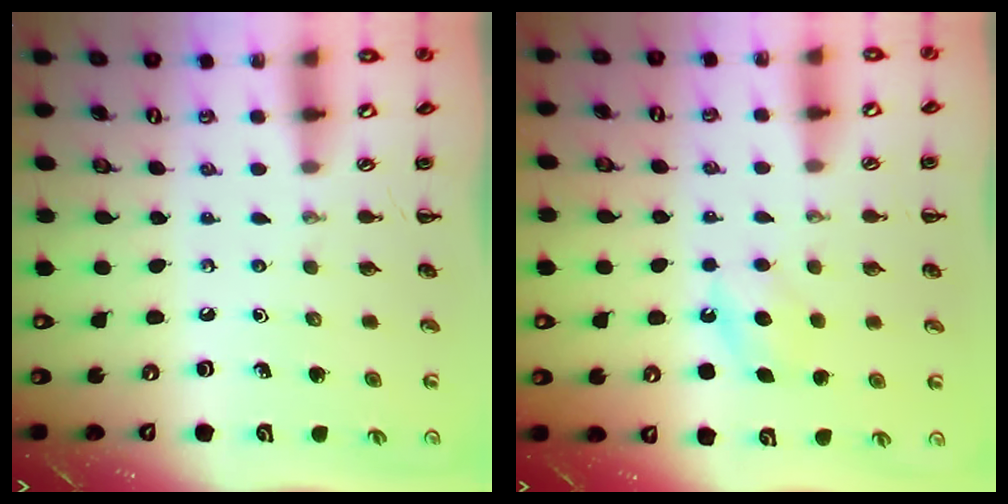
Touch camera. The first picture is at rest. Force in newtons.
{"total": 5.2, "press": 5.0, "slide": 1.5}